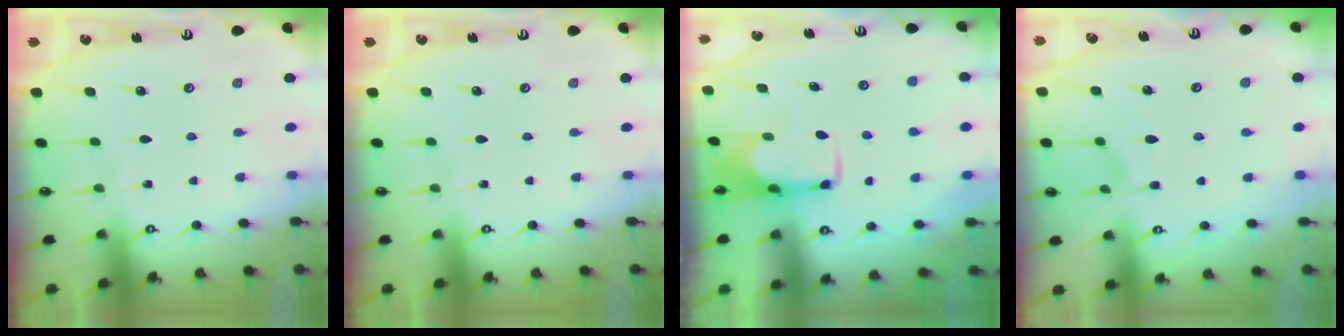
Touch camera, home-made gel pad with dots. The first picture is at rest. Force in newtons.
{"total": 0.0}
{"total": 1.4, "press": 1.3, "slide": 0.6}
{"total": 1.6, "press": 1.3, "slide": 1.0}